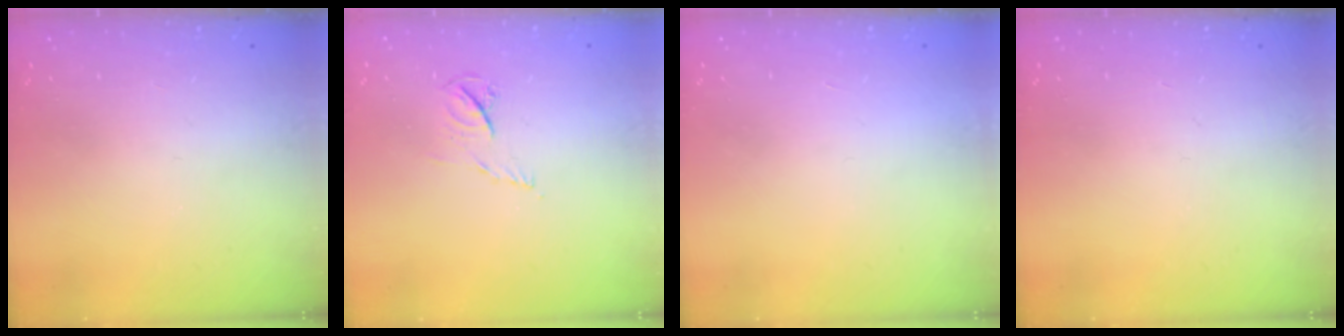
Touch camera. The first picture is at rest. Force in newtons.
{"total": 5.4, "press": 5.3, "slide": 0.7}
{"total": 1.6, "press": 1.6, "slide": 0.1}
{"total": 0.0}